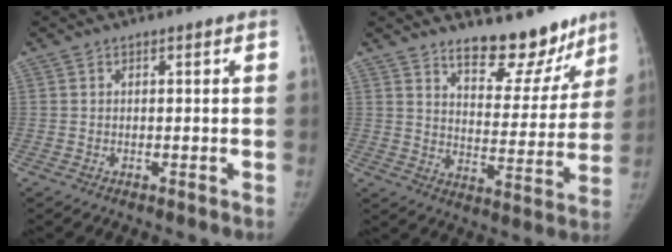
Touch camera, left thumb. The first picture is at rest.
{"total": 13.7, "force": [11.0, 5.7, 6.1], "torque": [-0.028, -0.085, 0.164]}